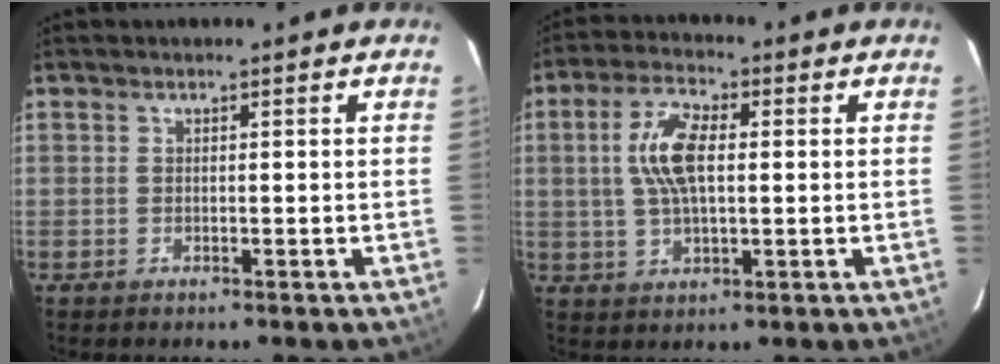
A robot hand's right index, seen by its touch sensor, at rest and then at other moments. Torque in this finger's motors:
{"motor_torque": [0.37, 0.06, 0.57, 0.11]}